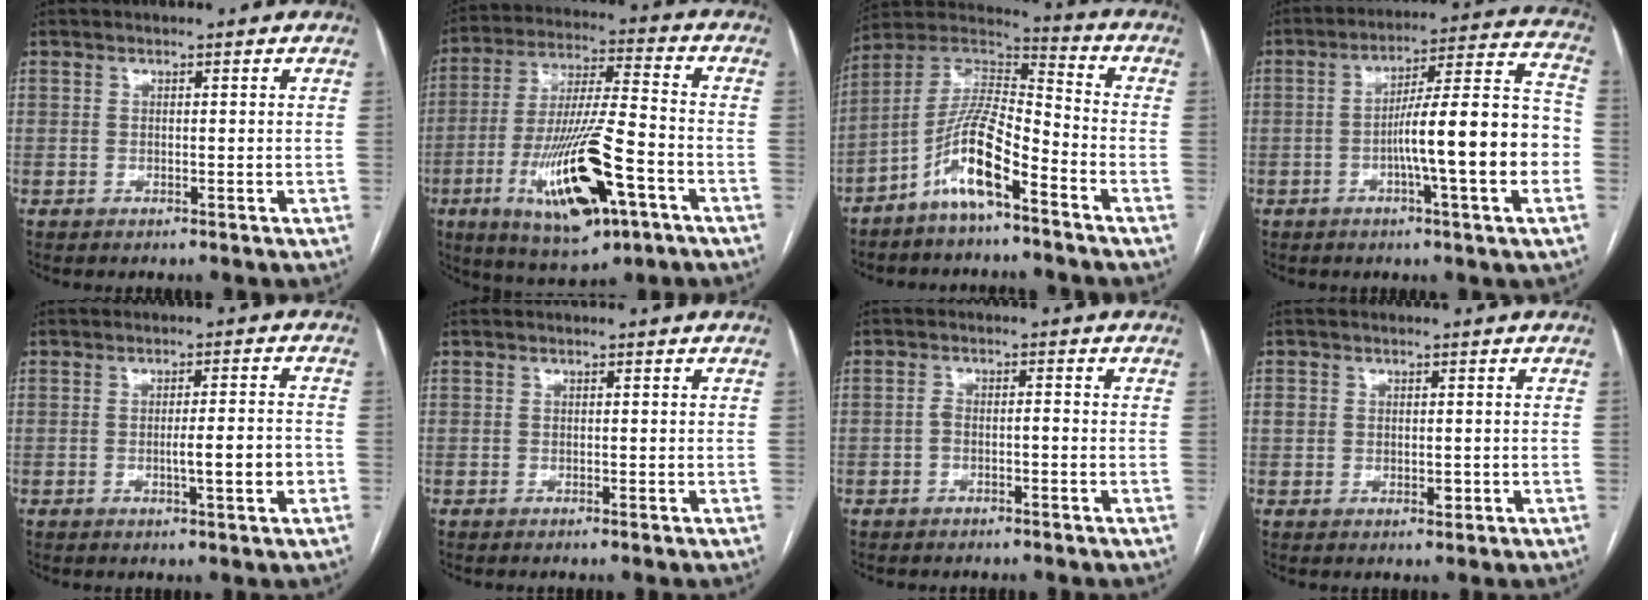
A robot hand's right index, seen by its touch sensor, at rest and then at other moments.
{"total": 18.3, "force": [-7.4, 3.6, 16.3], "torque": [-0.325, -0.021, -0.119]}
{"total": 12.6, "force": [-7.0, 2.6, 10.2], "torque": [-0.200, 0.008, -0.133]}
{"total": 15.9, "force": [-3.6, 0.5, 15.5], "torque": [-0.230, 0.022, -0.057]}
{"total": 5.2, "force": [-1.4, 0.3, 4.9], "torque": [-0.075, 0.001, -0.016]}
{"total": 0.0}
{"total": 2.0, "force": [-0.9, 0.7, 1.6], "torque": [-0.028, 0.014, -0.014]}
{"total": 2.8, "force": [-0.2, 2.3, 1.7], "torque": [-0.023, 0.006, 0.003]}